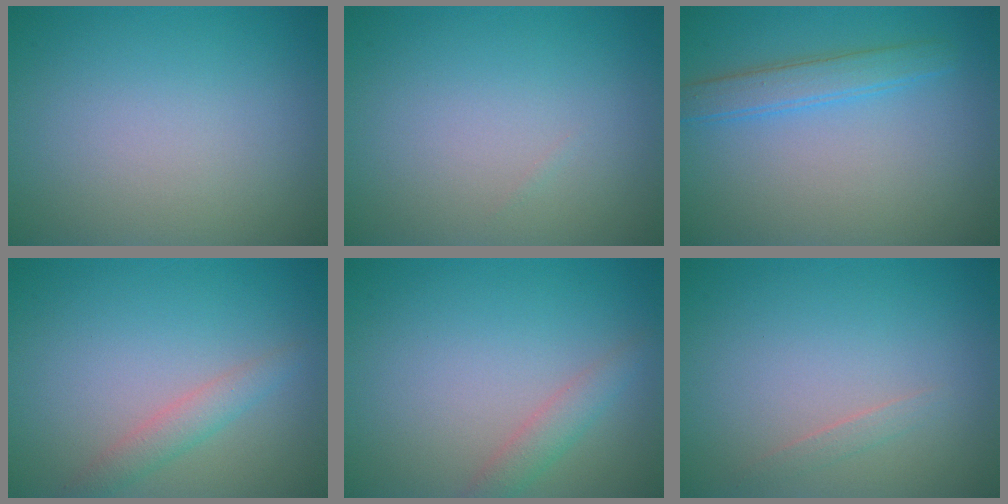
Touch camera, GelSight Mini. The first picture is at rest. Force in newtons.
{"total": 0.0}
{"total": 2.6, "press": 2.6, "slide": 0.1}
{"total": 2.0, "press": 2.0, "slide": 0.0}
{"total": 1.8, "press": 1.8, "slide": 0.1}
{"total": 0.8, "press": 0.8, "slide": 0.0}